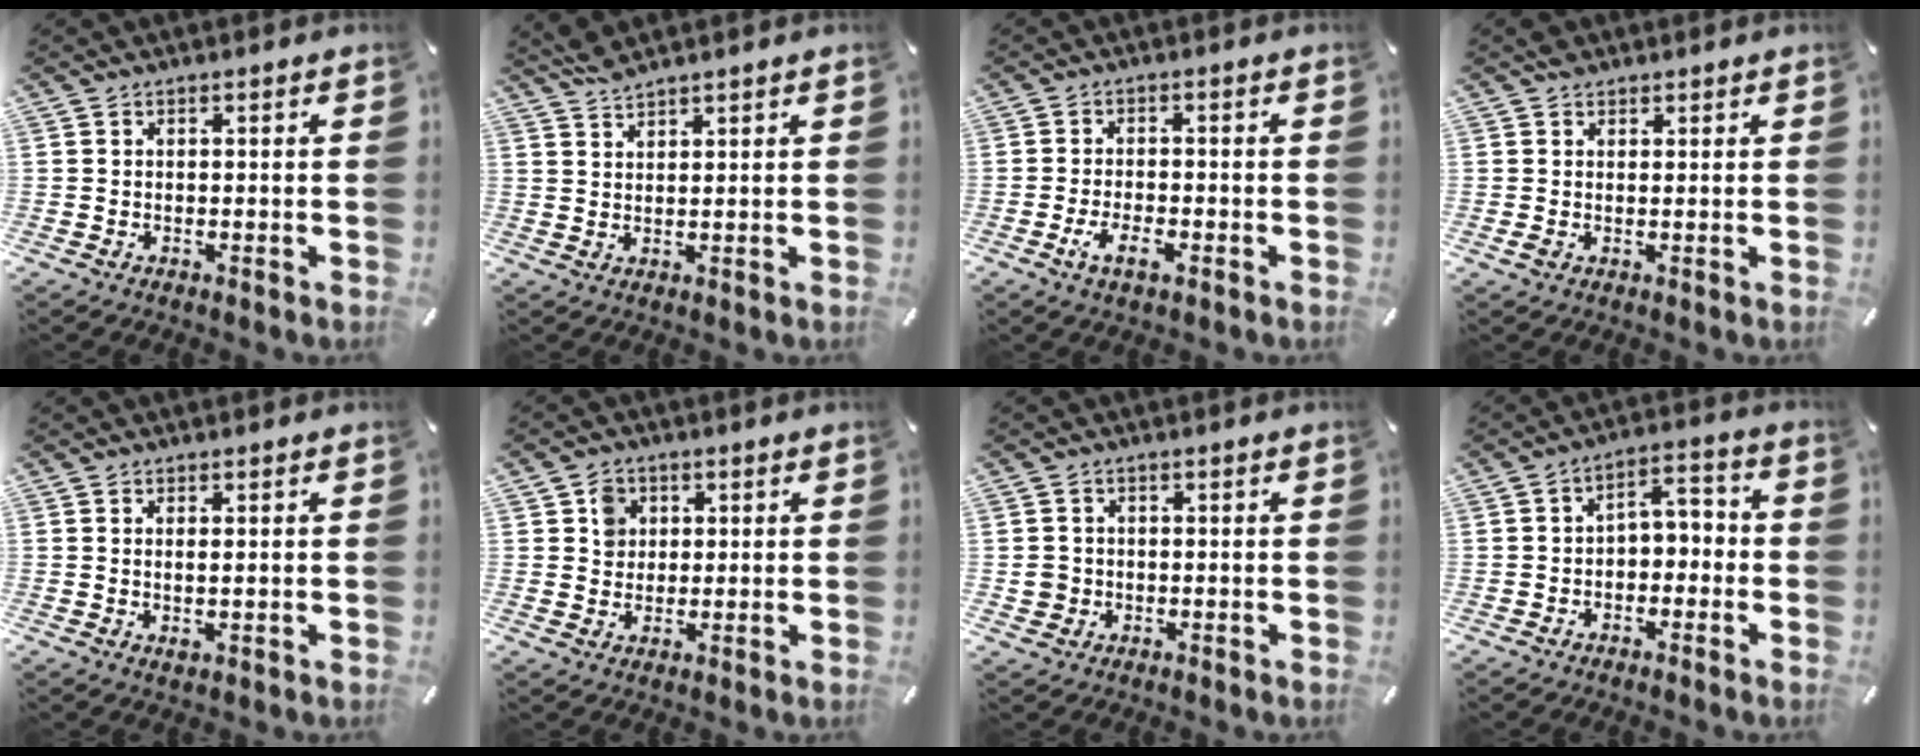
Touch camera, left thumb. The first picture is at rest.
{"total": 2.6, "force": [2.5, 0.1, 0.7], "torque": [-0.019, -0.007, 0.047]}
{"total": 5.2, "force": [-2.5, 2.3, 4.0], "torque": [-0.082, 0.006, -0.047]}
{"total": 2.7, "force": [1.1, 2.4, 0.7], "torque": [-0.004, 0.002, 0.022]}
{"total": 1.4, "force": [0.4, 0.4, 1.3], "torque": [-0.024, -0.001, 0.008]}
{"total": 4.9, "force": [1.4, 4.6, 1.1], "torque": [-0.011, 0.000, 0.021]}
{"total": 3.5, "force": [-0.1, 3.4, 0.3], "torque": [0.000, 0.004, -0.003]}
{"total": 4.3, "force": [-2.2, 2.9, 2.2], "torque": [-0.033, 0.011, -0.047]}